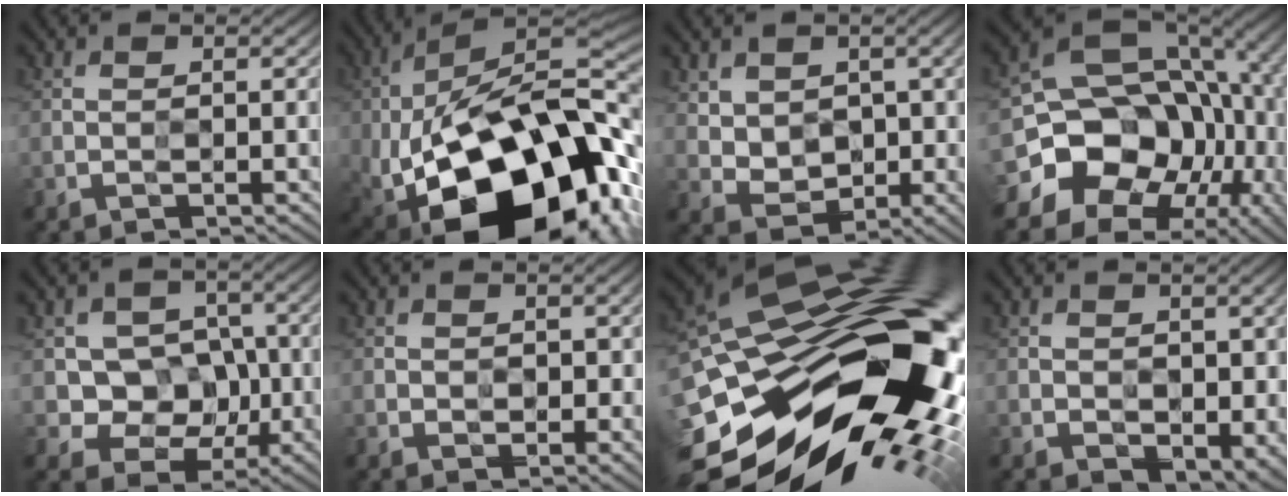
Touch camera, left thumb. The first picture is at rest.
{"total": 22.4, "force": [-6.5, 12.0, 17.8], "torque": [-0.305, -0.023, -0.096]}
{"total": 5.3, "force": [1.6, 4.3, 2.7], "torque": [-0.064, -0.013, 0.037]}
{"total": 17.7, "force": [-4.4, 14.6, 8.9], "torque": [-0.169, -0.036, -0.067]}
{"total": 6.8, "force": [0.0, 6.1, 3.0], "torque": [-0.062, -0.010, -0.017]}
{"total": 1.4, "force": [0.6, 1.0, 0.6], "torque": [-0.013, -0.008, 0.012]}
{"total": 19.6, "force": [-3.6, 12.4, 14.7], "torque": [-0.249, -0.020, -0.060]}
{"total": 3.3, "force": [0.6, 2.5, 2.1], "torque": [-0.040, -0.015, 0.012]}